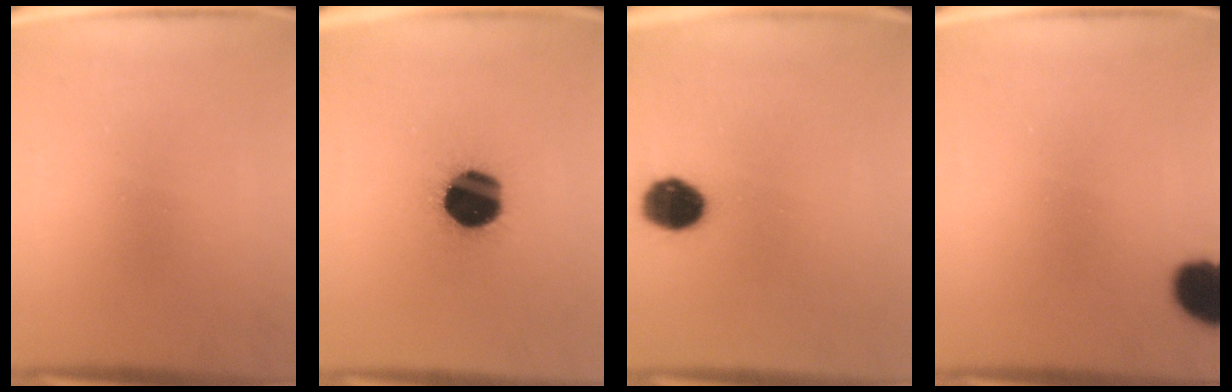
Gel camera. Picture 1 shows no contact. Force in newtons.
{"total": 18.5}
{"total": 9.1}
{"total": 8.4}